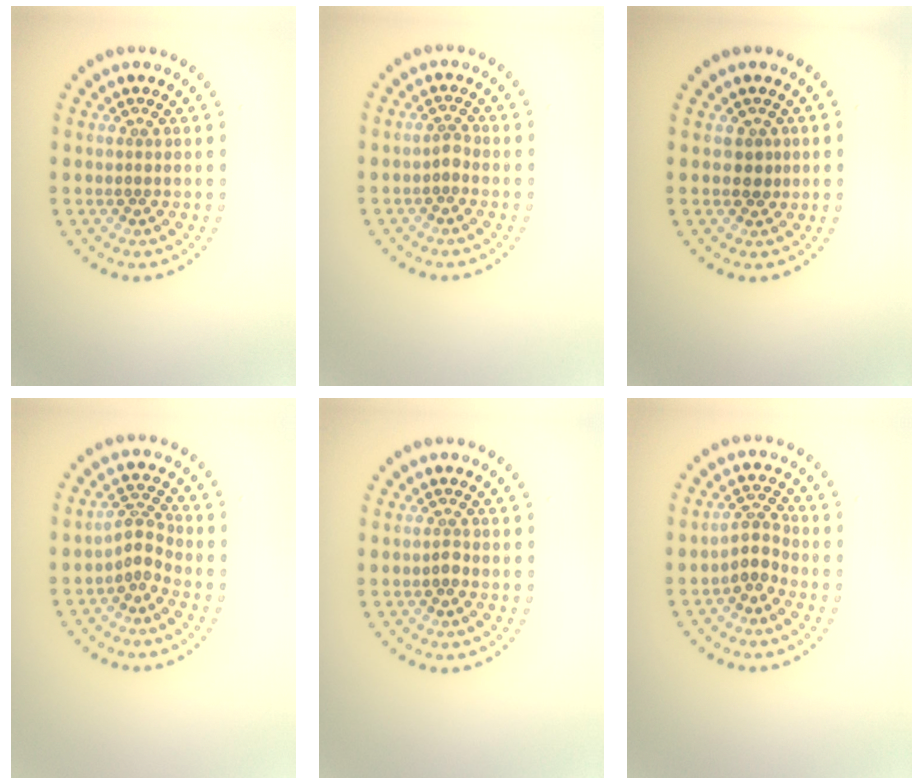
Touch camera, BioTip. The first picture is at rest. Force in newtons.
{"total": 0.9, "press": 0.7, "slide": 0.6}
{"total": 1.2, "press": 1.0, "slide": 0.7}
{"total": 2.2, "press": 1.5, "slide": 1.6}
{"total": 0.7, "press": 0.4, "slide": 0.6}
{"total": 2.5, "press": 1.9, "slide": 1.5}